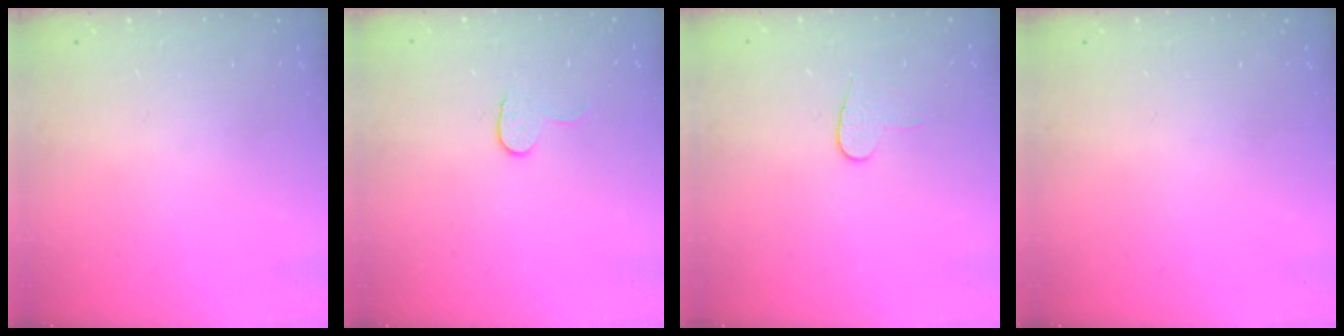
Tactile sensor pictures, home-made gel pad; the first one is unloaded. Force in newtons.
{"total": 4.6, "press": 4.6, "slide": 0.4}
{"total": 6.0, "press": 6.0, "slide": 0.5}
{"total": 0.0}